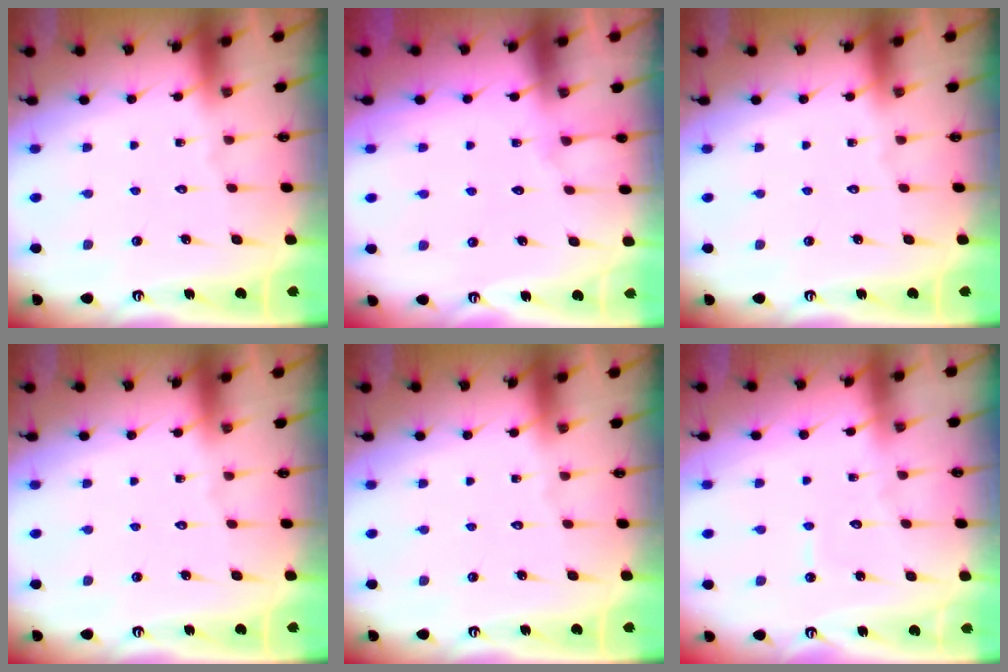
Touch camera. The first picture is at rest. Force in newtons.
{"total": 3.9, "press": 3.9, "slide": 0.4}
{"total": 0.0}
{"total": 0.0}
{"total": 0.0}
{"total": 2.6, "press": 2.6, "slide": 0.3}